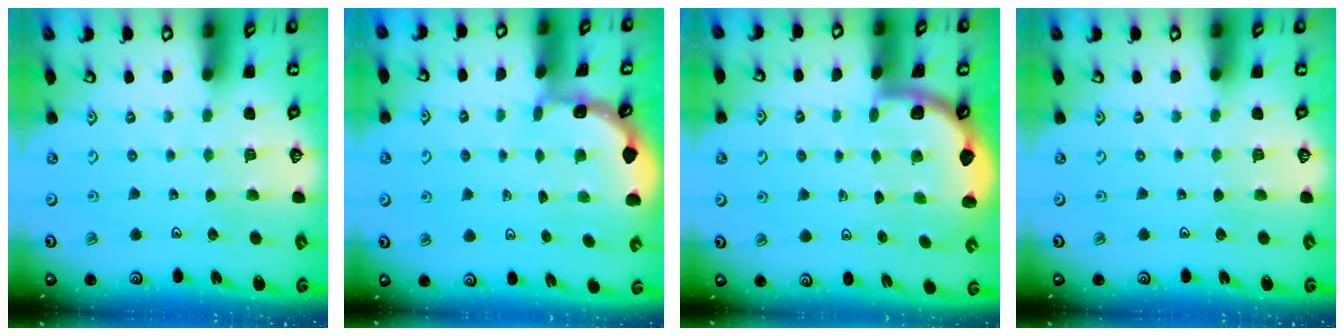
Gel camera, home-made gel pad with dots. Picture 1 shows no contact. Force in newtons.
{"total": 1.7, "press": 1.7, "slide": 0.2}
{"total": 1.7, "press": 1.7, "slide": 0.0}
{"total": 0.0}